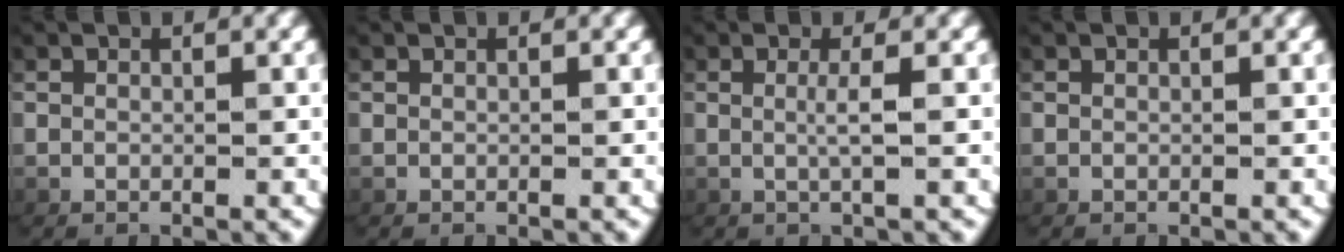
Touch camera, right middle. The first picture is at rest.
{"total": 0.0}
{"total": 1.6, "force": [0.1, -0.4, 1.6], "torque": [-0.036, -0.003, 0.006]}
{"total": 0.0}